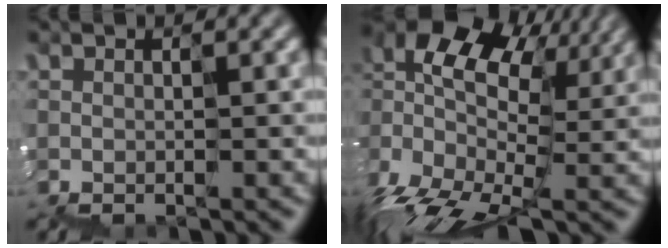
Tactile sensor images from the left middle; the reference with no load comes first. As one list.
[{"total": 11.7, "force": [1.1, 6.6, 9.6], "torque": [-0.215, 0.025, 0.026]}]